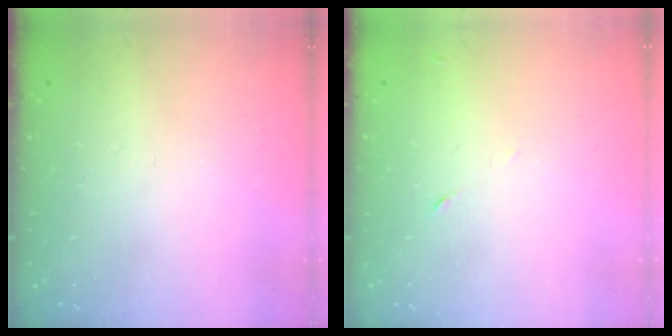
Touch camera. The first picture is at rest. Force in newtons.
{"total": 5.2, "press": 5.1, "slide": 0.6}